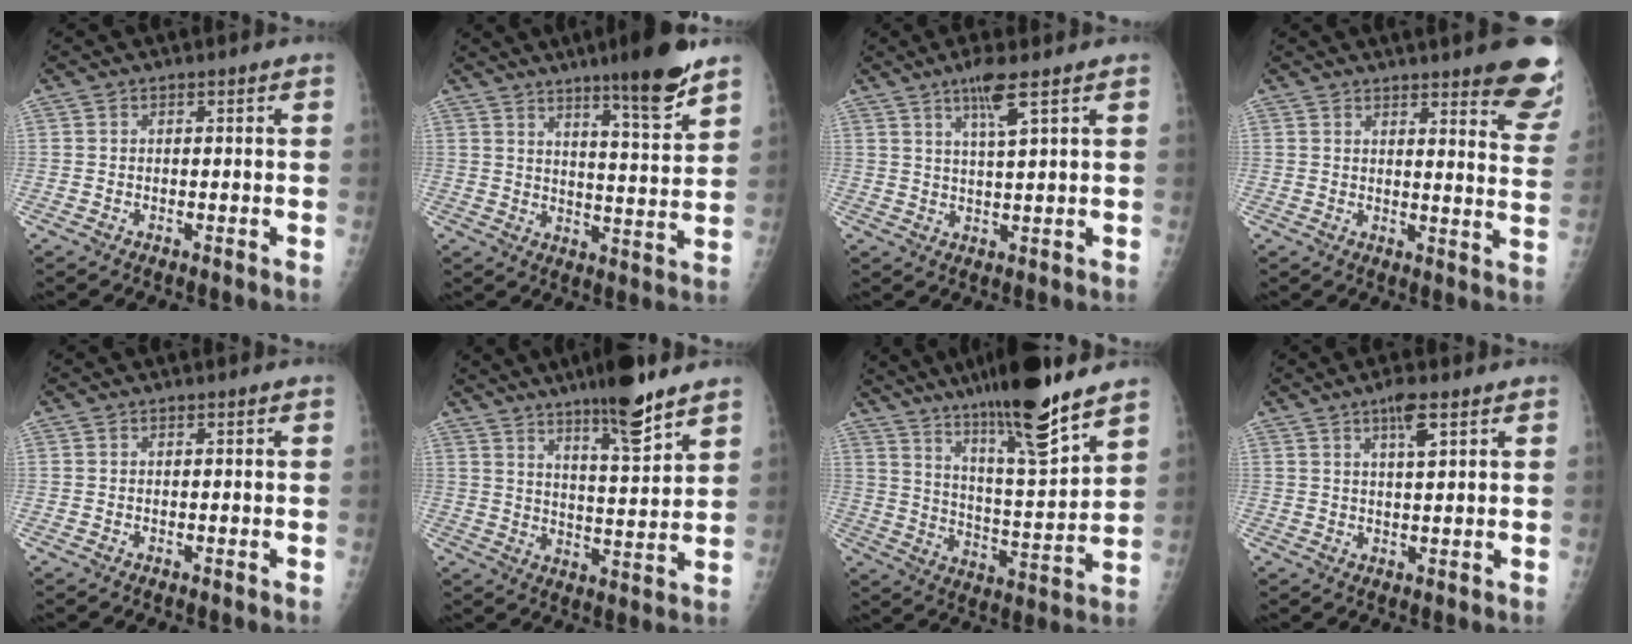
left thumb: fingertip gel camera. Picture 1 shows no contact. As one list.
[{"total": 11.5, "force": [8.0, 0.9, 8.2], "torque": [-0.110, -0.054, 0.121]}, {"total": 5.4, "force": [3.1, 0.0, 4.5], "torque": [-0.086, -0.018, 0.060]}, {"total": 14.1, "force": [10.3, 2.5, 9.3], "torque": [-0.081, -0.059, 0.112]}, {"total": 0.0}, {"total": 11.8, "force": [8.5, 1.7, 8.0], "torque": [-0.117, -0.057, 0.138]}, {"total": 19.2, "force": [14.4, 1.6, 12.7], "torque": [-0.184, -0.073, 0.241]}, {"total": 4.3, "force": [2.3, 0.7, 3.6], "torque": [-0.061, -0.008, 0.040]}]